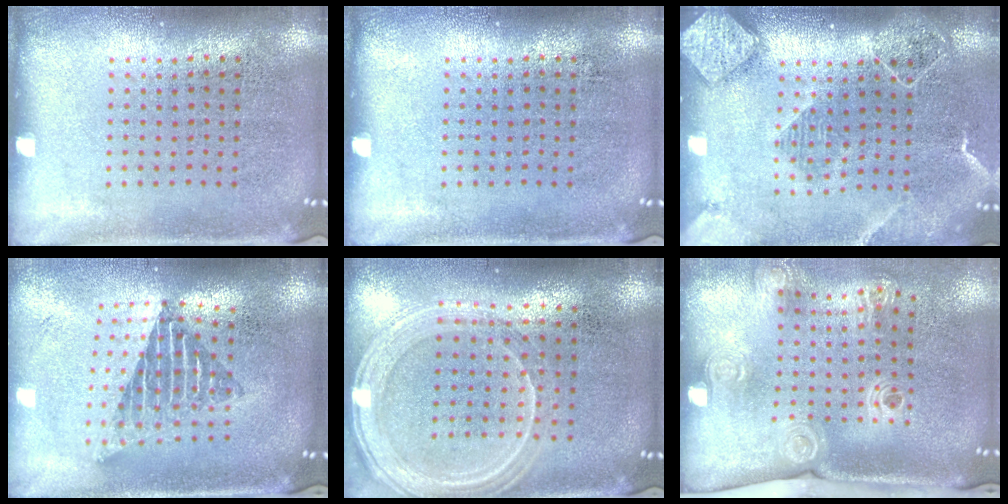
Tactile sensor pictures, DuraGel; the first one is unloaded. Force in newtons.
{"total": 0.0}
{"total": 2.3, "press": 2.0, "slide": 1.1}
{"total": 1.9, "press": 1.5, "slide": 1.2}
{"total": 1.3, "press": 1.3, "slide": 0.1}
{"total": 2.3, "press": 1.6, "slide": 1.5}